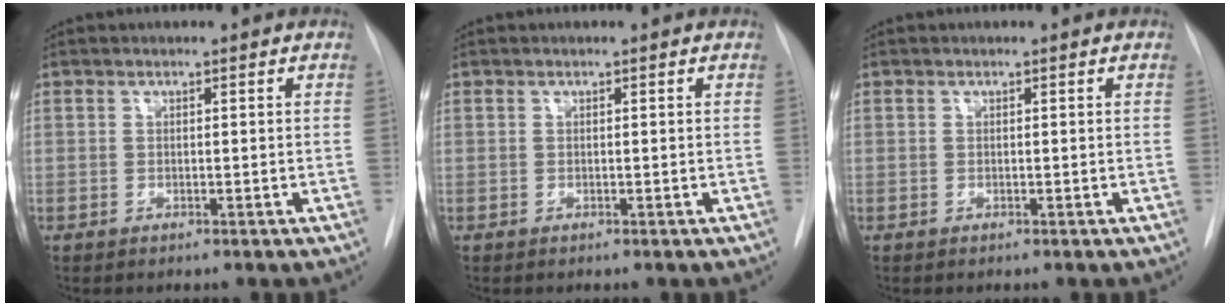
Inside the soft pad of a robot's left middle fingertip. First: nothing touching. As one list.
[{"total": 0.0}, {"total": 0.0}]